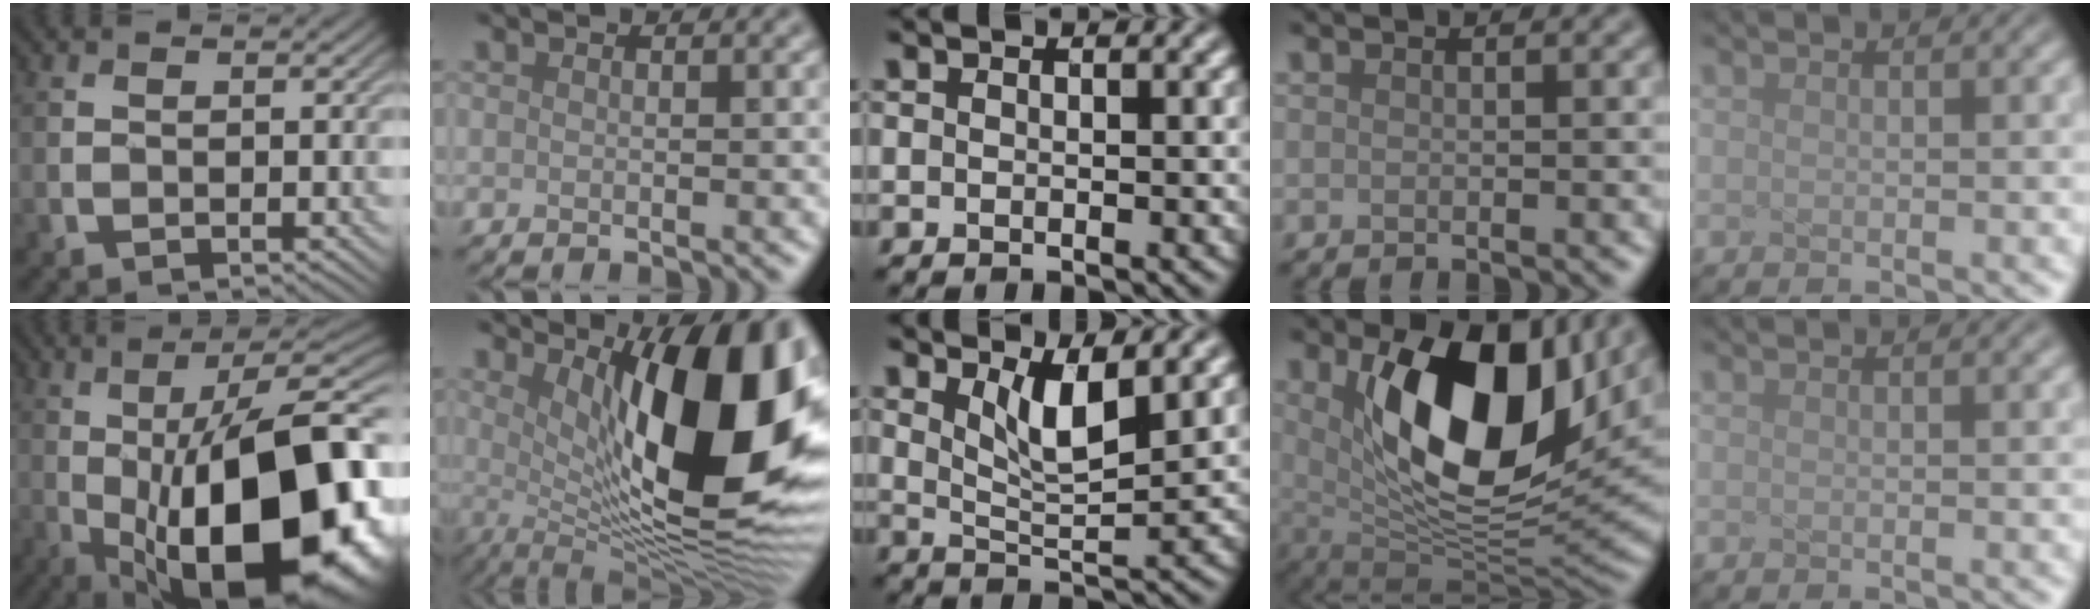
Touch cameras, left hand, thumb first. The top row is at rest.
{"thumb": {"total": 22.4, "force": [-4.1, 8.9, 20.2], "torque": [-0.280, 0.015, -0.072]}, "index": {"total": 14.8, "force": [2.7, 5.0, 13.7], "torque": [-0.170, -0.009, 0.045]}, "middle": {"total": 4.2, "force": [2.0, 1.1, 3.6], "torque": [-0.071, -0.013, 0.040]}, "ring": {"total": 14.0, "force": [3.4, 7.1, 11.6], "torque": [-0.176, -0.024, 0.063]}, "little": {"total": 0.7, "force": [0.5, 0.3, 0.5], "torque": [-0.002, 0.001, 0.003]}}